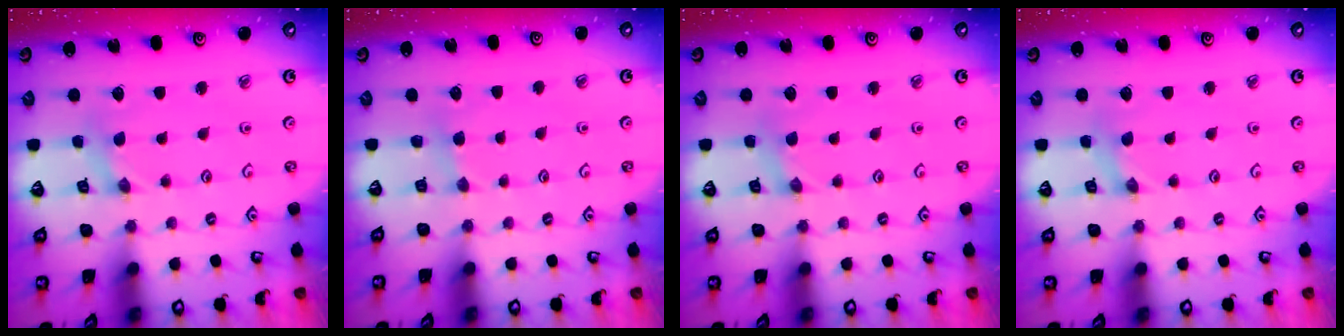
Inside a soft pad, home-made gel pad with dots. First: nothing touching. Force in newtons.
{"total": 3.1, "press": 3.0, "slide": 0.6}
{"total": 1.0, "press": 1.0, "slide": 0.2}
{"total": 0.0}